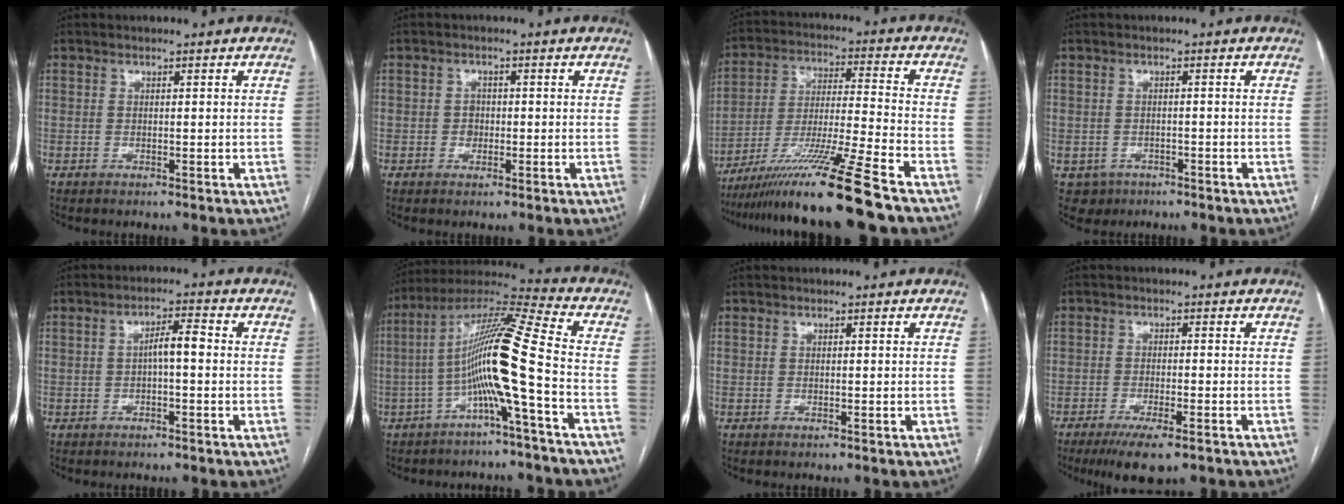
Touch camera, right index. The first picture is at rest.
{"total": 1.7, "force": [-0.2, 1.5, 0.8], "torque": [-0.010, 0.005, -0.003]}
{"total": 16.7, "force": [-12.8, -2.5, 10.4], "torque": [-0.199, -0.026, -0.225]}
{"total": 3.1, "force": [-1.6, 2.6, 0.2], "torque": [0.000, 0.008, -0.020]}
{"total": 3.6, "force": [-0.2, 0.8, 3.5], "torque": [-0.057, 0.013, -0.004]}
{"total": 13.3, "force": [-3.2, -1.3, 12.9], "torque": [-0.236, 0.020, -0.071]}
{"total": 0.0}
{"total": 6.9, "force": [-4.7, 1.2, 4.9], "torque": [-0.078, -0.015, -0.071]}